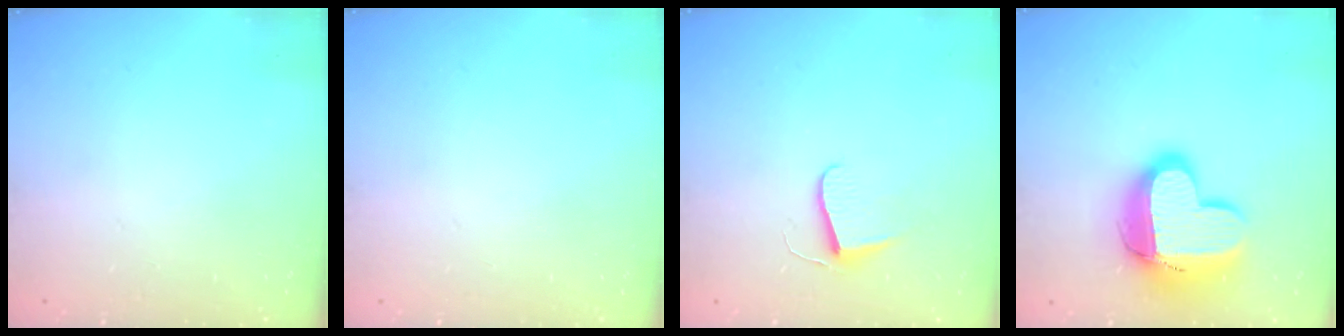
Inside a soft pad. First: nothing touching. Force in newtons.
{"total": 0.0}
{"total": 6.2, "press": 6.1, "slide": 0.6}
{"total": 16.3, "press": 16.2, "slide": 1.4}